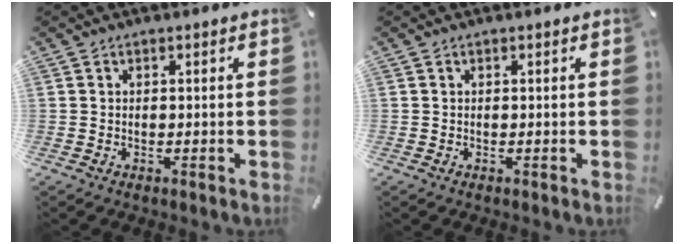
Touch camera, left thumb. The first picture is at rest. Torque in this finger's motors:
{"motor_torque": [-0.03, 0.12, -0.09, 0.03, -0.02]}